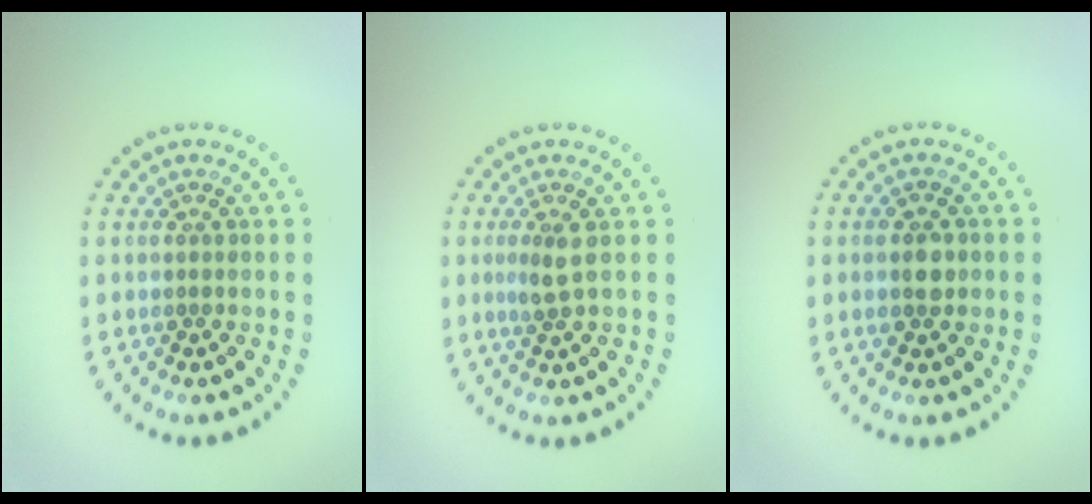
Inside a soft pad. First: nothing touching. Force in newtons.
{"total": 1.9, "press": 1.3, "slide": 1.3}
{"total": 2.6, "press": 2.5, "slide": 0.3}